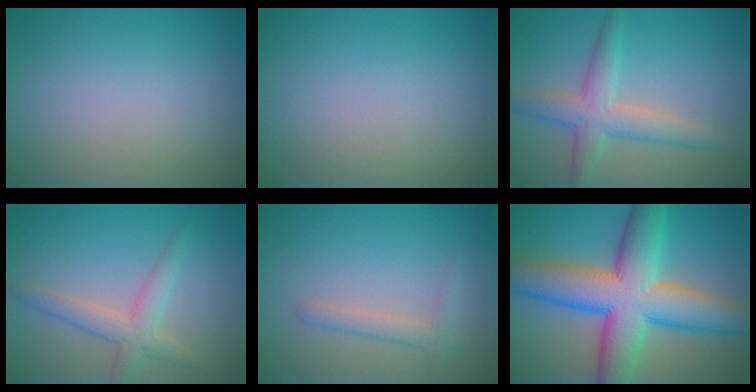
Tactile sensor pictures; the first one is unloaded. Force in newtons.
{"total": 0.0}
{"total": 4.2, "press": 4.2, "slide": 0.1}
{"total": 3.1, "press": 3.1, "slide": 0.2}
{"total": 1.7, "press": 1.7, "slide": 0.1}
{"total": 12.2, "press": 12.2, "slide": 0.5}